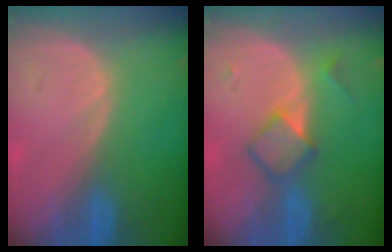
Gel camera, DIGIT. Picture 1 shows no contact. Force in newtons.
{"total": 4.7, "press": 4.6, "slide": 0.3}